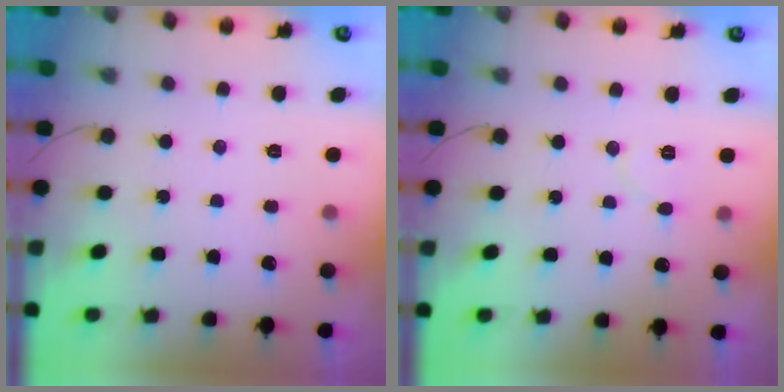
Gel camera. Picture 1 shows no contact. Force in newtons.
{"total": 5.1, "press": 5.0, "slide": 0.5}